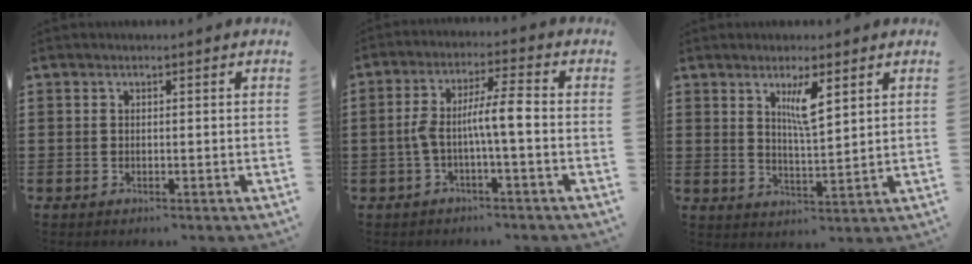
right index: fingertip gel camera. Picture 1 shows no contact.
{"total": 6.3, "force": [-1.1, 1.0, 6.1], "torque": [-0.127, 0.001, -0.029]}
{"total": 5.0, "force": [2.6, 1.0, 4.1], "torque": [-0.073, -0.004, 0.040]}